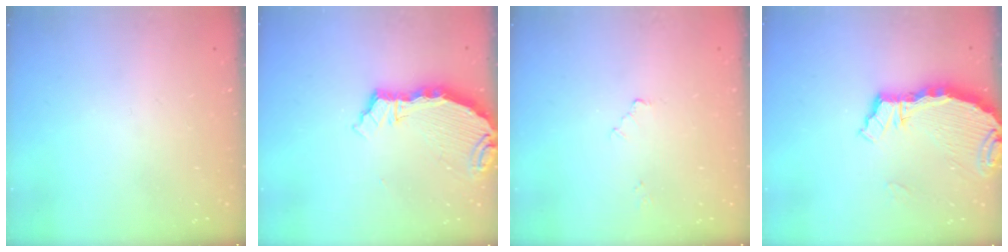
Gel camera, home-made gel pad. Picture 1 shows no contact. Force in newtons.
{"total": 6.6, "press": 6.4, "slide": 1.8}
{"total": 2.0, "press": 2.0, "slide": 0.3}
{"total": 5.3, "press": 5.3, "slide": 0.5}